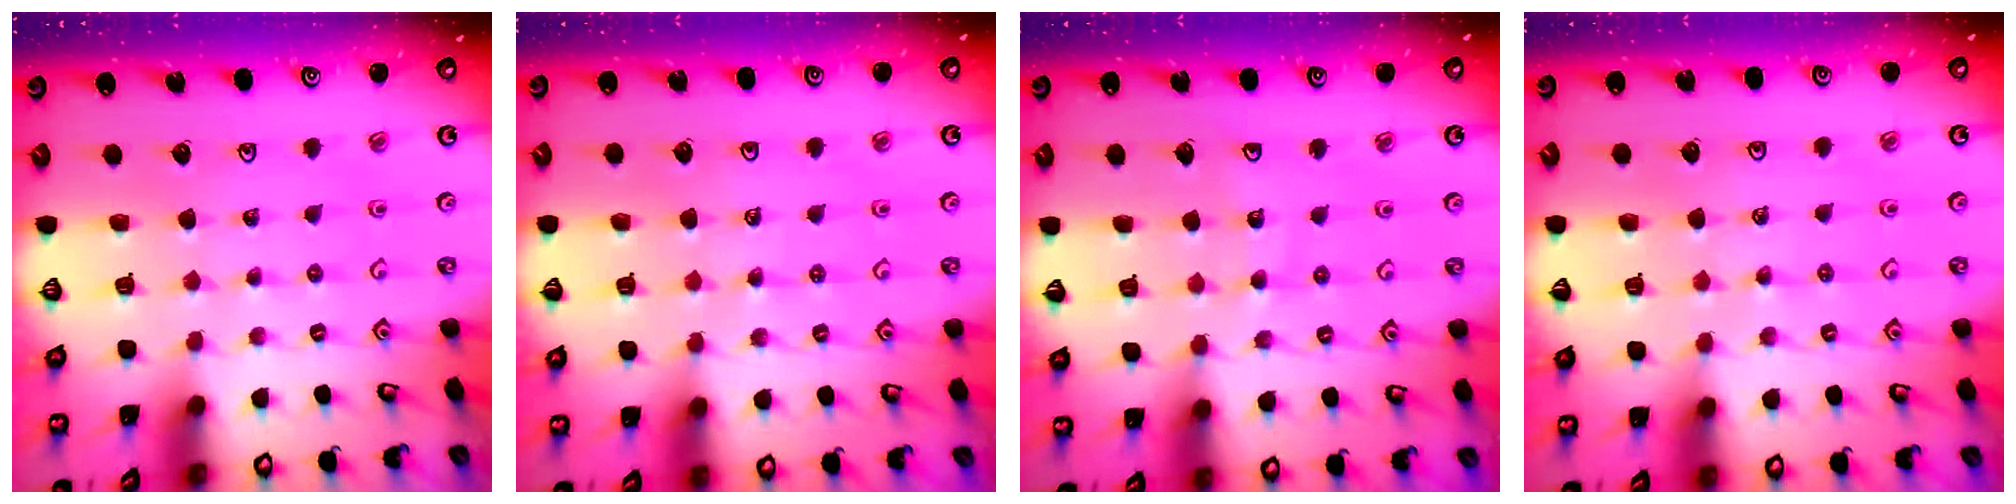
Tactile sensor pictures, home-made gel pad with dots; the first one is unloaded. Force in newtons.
{"total": 4.1, "press": 4.1, "slide": 0.6}
{"total": 7.3, "press": 7.3, "slide": 0.8}
{"total": 3.5, "press": 3.5, "slide": 0.6}